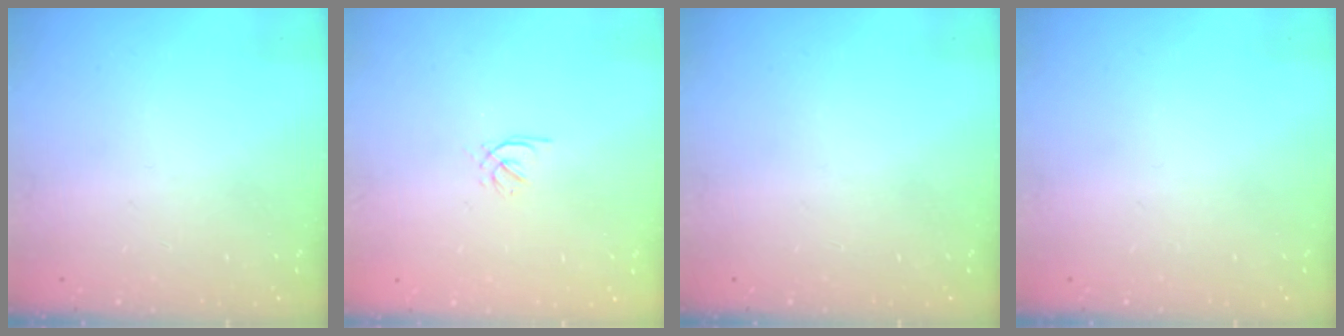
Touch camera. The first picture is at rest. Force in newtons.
{"total": 0.5, "press": 0.3, "slide": 0.4}
{"total": 0.0}
{"total": 0.0}